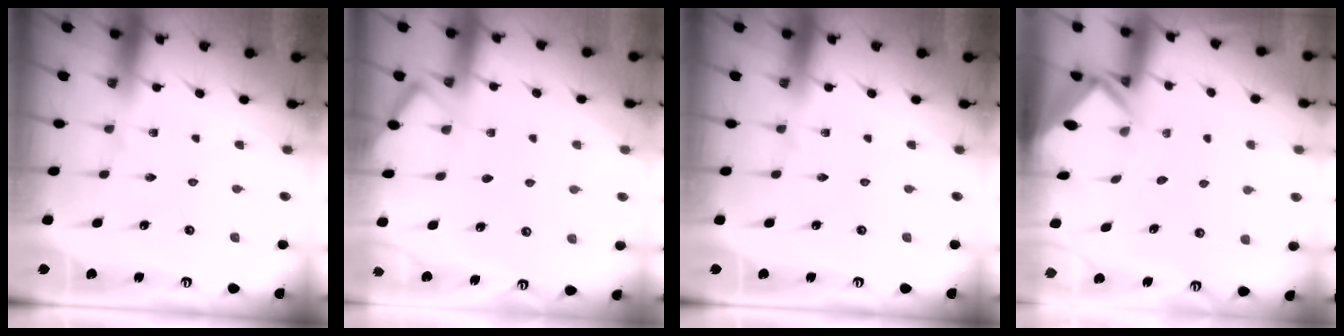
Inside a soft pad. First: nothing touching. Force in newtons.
{"total": 3.1, "press": 3.1, "slide": 0.5}
{"total": 0.0}
{"total": 2.7, "press": 2.7, "slide": 0.2}